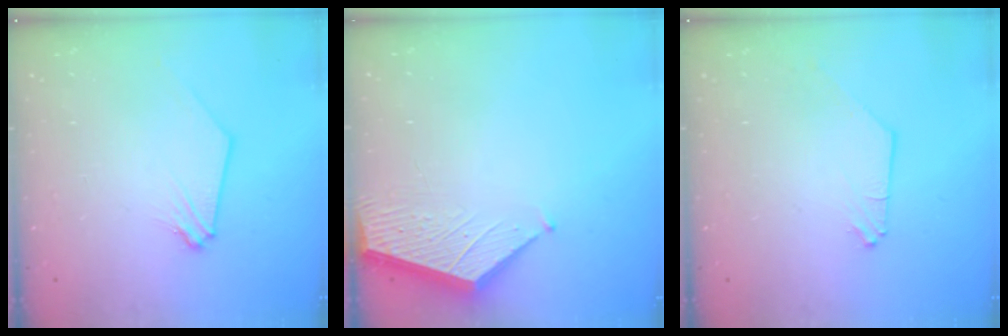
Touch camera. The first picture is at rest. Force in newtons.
{"total": 3.5, "press": 3.5, "slide": 0.3}
{"total": 0.0}